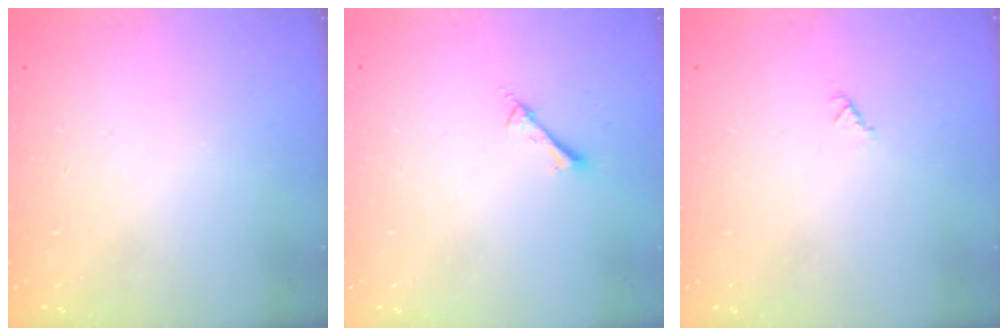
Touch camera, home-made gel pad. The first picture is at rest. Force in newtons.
{"total": 1.5, "press": 1.4, "slide": 0.2}
{"total": 0.6, "press": 0.6, "slide": 0.2}